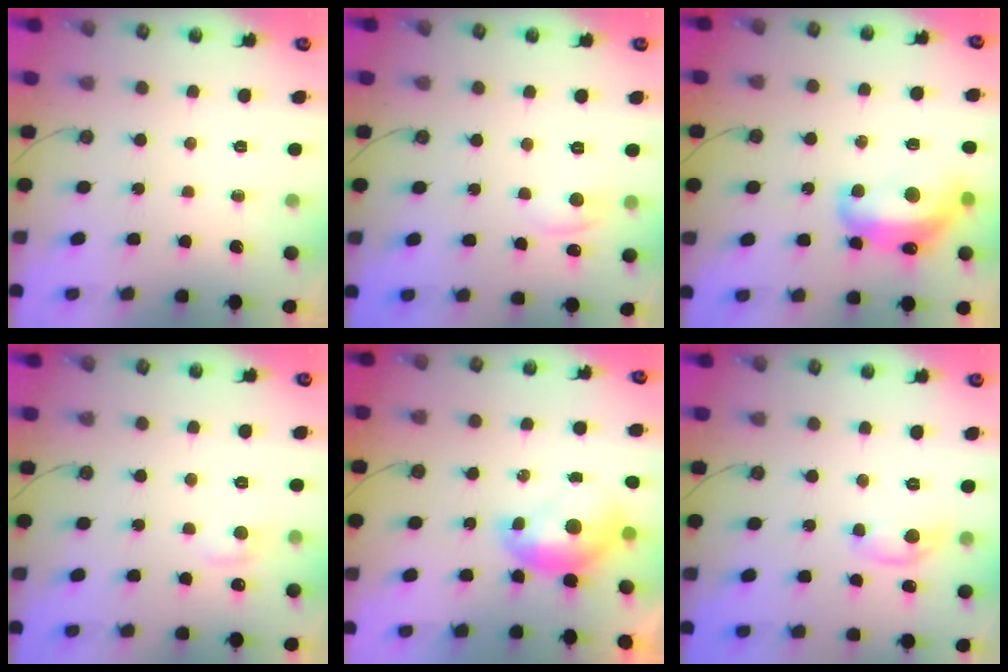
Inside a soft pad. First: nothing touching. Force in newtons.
{"total": 0.5, "press": 0.3, "slide": 0.5}
{"total": 8.1, "press": 8.0, "slide": 1.1}
{"total": 0.8, "press": 0.1, "slide": 0.8}
{"total": 1.6, "press": 1.5, "slide": 0.3}
{"total": 1.9, "press": 1.9, "slide": 0.2}